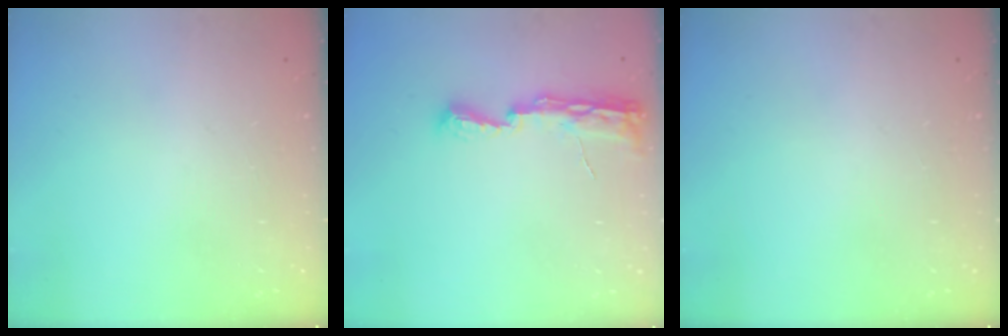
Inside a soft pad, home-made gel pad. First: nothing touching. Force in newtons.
{"total": 8.0, "press": 8.0, "slide": 0.7}
{"total": 0.0}